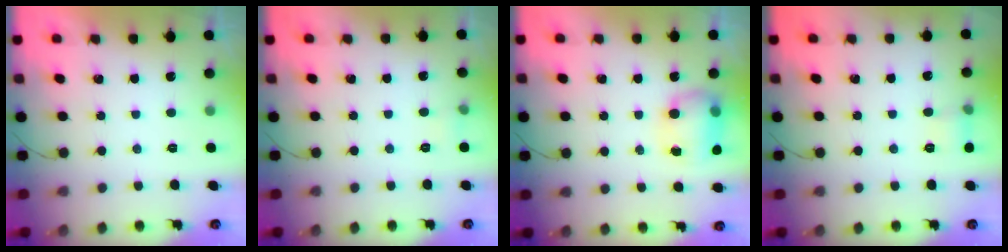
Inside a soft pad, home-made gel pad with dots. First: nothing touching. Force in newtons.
{"total": 3.7, "press": 3.4, "slide": 1.5}
{"total": 8.8, "press": 8.4, "slide": 2.8}
{"total": 5.8, "press": 5.6, "slide": 1.5}